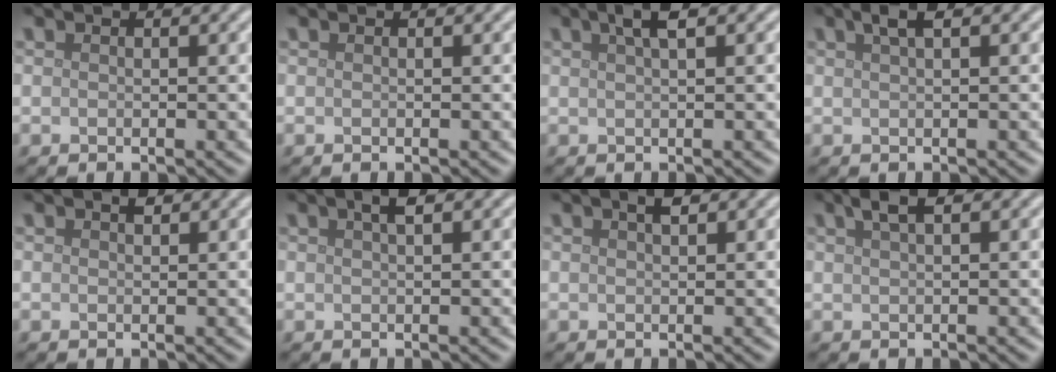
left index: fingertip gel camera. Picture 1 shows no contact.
{"total": 0.0}
{"total": 2.3, "force": [1.2, 0.6, 1.8], "torque": [-0.024, 0.007, 0.018]}
{"total": 1.8, "force": [1.0, 0.5, 1.4], "torque": [-0.021, 0.007, 0.017]}
{"total": 0.7, "force": [0.4, 0.4, 0.5], "torque": [-0.008, 0.001, 0.006]}
{"total": 1.5, "force": [0.8, 0.3, 1.2], "torque": [-0.020, 0.006, 0.013]}
{"total": 1.1, "force": [0.7, 0.3, 0.8], "torque": [-0.015, 0.002, 0.012]}
{"total": 1.9, "force": [1.2, 0.5, 1.4], "torque": [-0.023, 0.006, 0.021]}